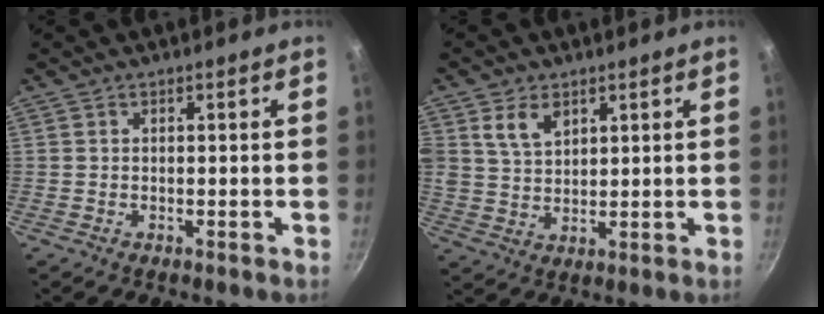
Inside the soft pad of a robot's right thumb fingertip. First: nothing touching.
{"total": 6.3, "force": [3.1, 4.1, 3.6], "torque": [-0.056, -0.015, 0.062]}